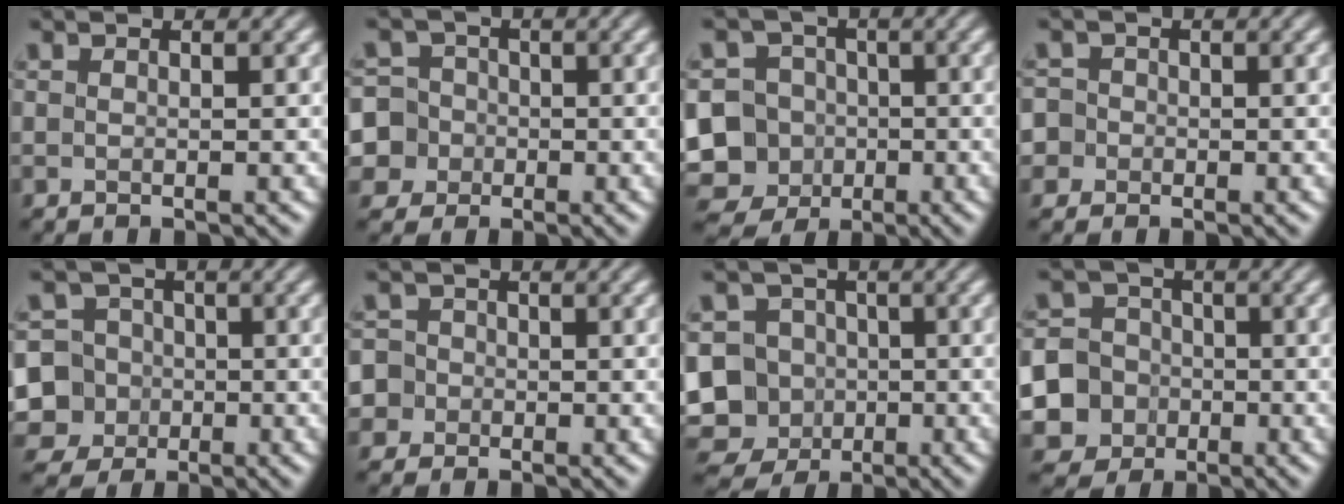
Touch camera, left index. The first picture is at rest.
{"total": 7.6, "force": [-2.0, 7.2, 1.4], "torque": [-0.043, 0.013, -0.068]}
{"total": 12.2, "force": [-3.9, 11.1, 3.1], "torque": [-0.100, -0.011, -0.082]}
{"total": 3.3, "force": [-0.7, 3.2, 0.7], "torque": [0.006, 0.022, -0.043]}
{"total": 9.7, "force": [-2.9, 9.0, 2.2], "torque": [-0.065, -0.005, -0.077]}
{"total": 5.0, "force": [-1.2, 4.7, 1.1], "torque": [-0.019, 0.026, -0.054]}
{"total": 11.2, "force": [-3.1, 10.3, 3.4], "torque": [-0.089, 0.004, -0.075]}
{"total": 9.6, "force": [-3.3, 8.8, 1.7], "torque": [-0.057, -0.018, -0.077]}